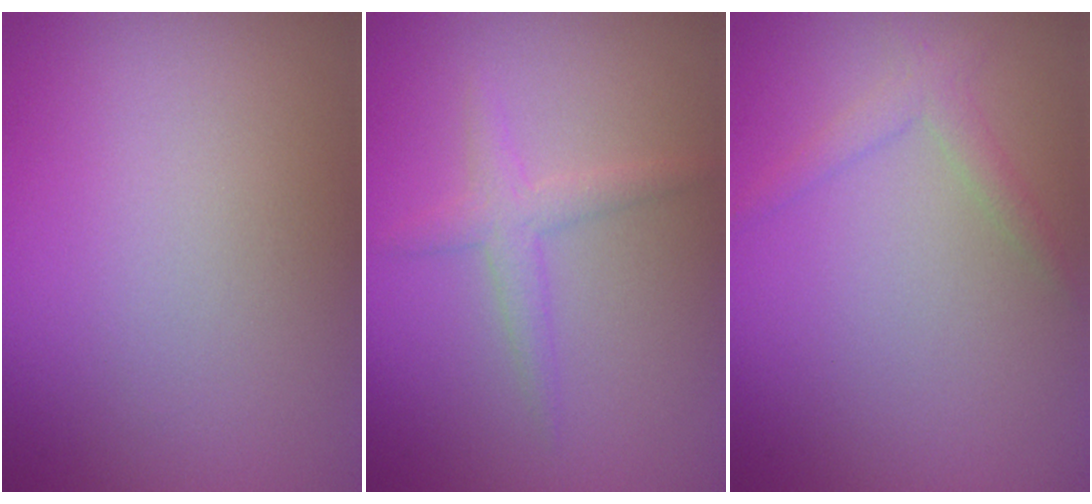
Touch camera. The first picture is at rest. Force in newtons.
{"total": 1.9, "press": 1.9, "slide": 0.1}
{"total": 1.4, "press": 1.4, "slide": 0.1}